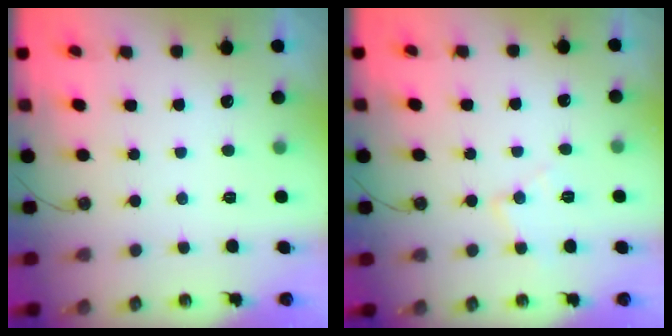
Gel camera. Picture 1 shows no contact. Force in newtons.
{"total": 8.0, "press": 8.0, "slide": 0.6}